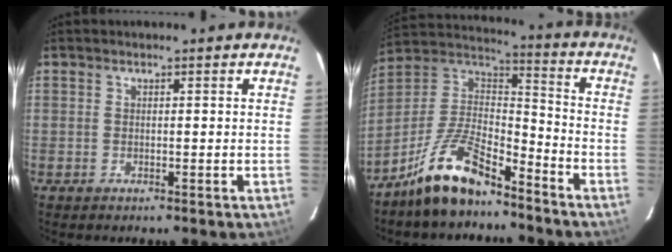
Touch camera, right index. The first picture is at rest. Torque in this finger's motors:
{"motor_torque": [1.06, -1.08, 0.67, 0.14]}